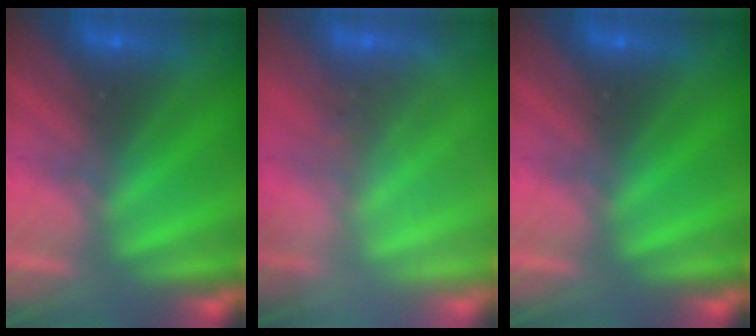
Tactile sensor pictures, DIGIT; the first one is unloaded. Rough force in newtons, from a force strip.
{"total": 3.0}
{"total": 0.0}